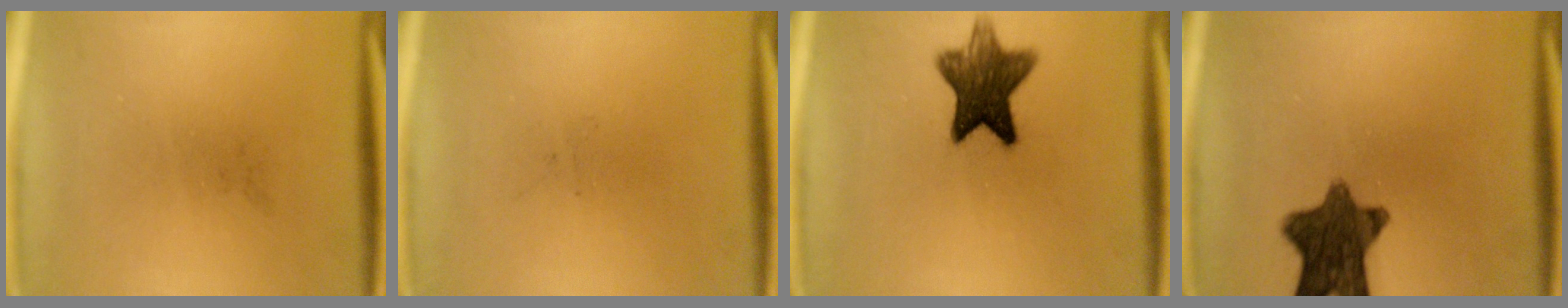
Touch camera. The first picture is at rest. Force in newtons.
{"total": 0.0}
{"total": 10.2}
{"total": 10.8}